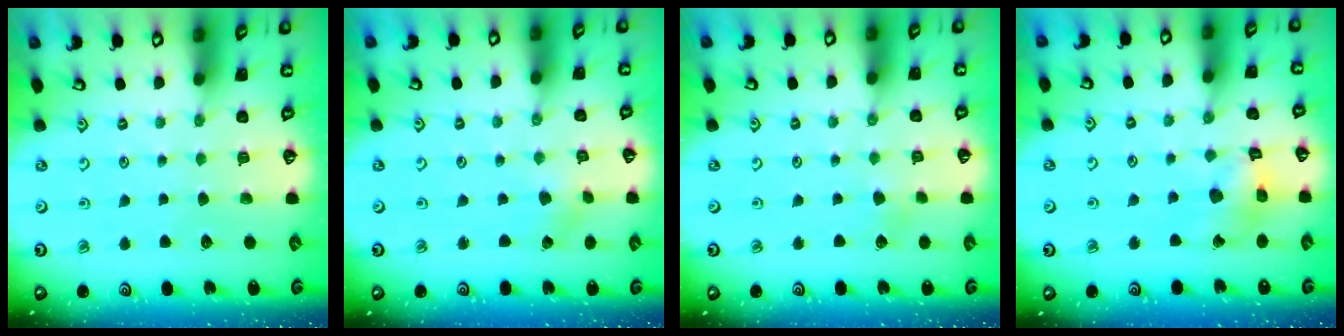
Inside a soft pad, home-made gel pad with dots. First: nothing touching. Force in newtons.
{"total": 1.1, "press": 1.1, "slide": 0.1}
{"total": 1.4, "press": 1.4, "slide": 0.1}
{"total": 10.0, "press": 9.9, "slide": 1.0}